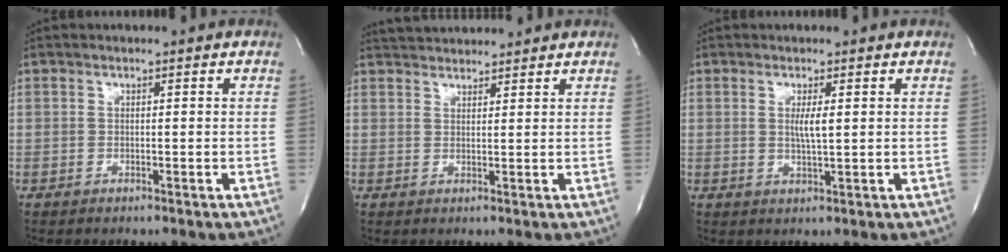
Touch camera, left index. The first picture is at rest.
{"total": 5.6, "force": [5.5, 1.0, 1.1], "torque": [-0.021, 0.029, 0.084]}
{"total": 2.5, "force": [0.2, 0.0, 2.5], "torque": [-0.052, -0.009, 0.005]}